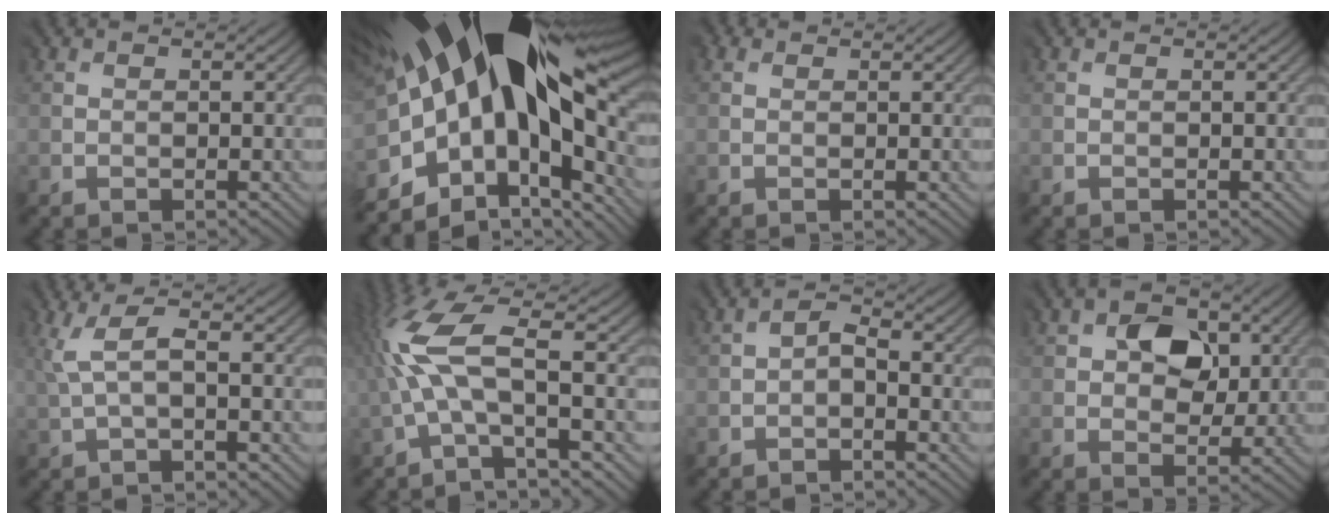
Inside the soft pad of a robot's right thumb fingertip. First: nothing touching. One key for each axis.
{"total": 19.2, "fx": 1.4, "fy": 9.8, "fz": 16.4, "tx": -0.288, "ty": -0.040, "tz": 0.034}
{"total": 1.3, "fx": 0.6, "fy": 0.9, "fz": 0.7, "tx": -0.014, "ty": 0.004, "tz": 0.006}
{"total": 0.0}
{"total": 3.7, "fx": 0.3, "fy": 1.0, "fz": 3.6, "tx": -0.085, "ty": 0.008, "tz": 0.009}
{"total": 9.7, "fx": -1.0, "fy": 3.0, "fz": 9.1, "tx": -0.220, "ty": 0.020, "tz": -0.027}
{"total": 1.5, "fx": -1.3, "fy": 0.6, "fz": 0.6, "tx": -0.007, "ty": 0.004, "tz": -0.022}
{"total": 6.8, "fx": 1.9, "fy": 4.9, "fz": 4.3, "tx": -0.068, "ty": -0.002, "tz": 0.031}